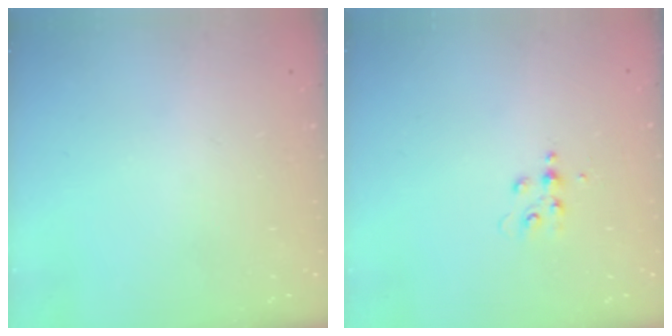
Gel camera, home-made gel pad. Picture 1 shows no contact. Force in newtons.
{"total": 4.2, "press": 4.1, "slide": 0.5}